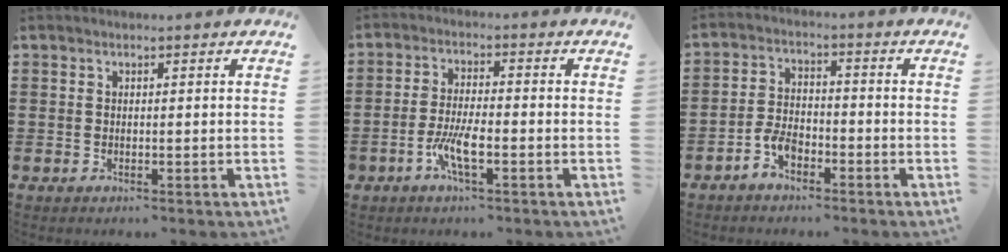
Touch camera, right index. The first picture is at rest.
{"total": 5.3, "force": [-2.5, 1.3, 4.5], "torque": [-0.108, -0.010, -0.053]}
{"total": 4.1, "force": [-2.8, 1.9, 2.2], "torque": [-0.054, 0.003, -0.058]}